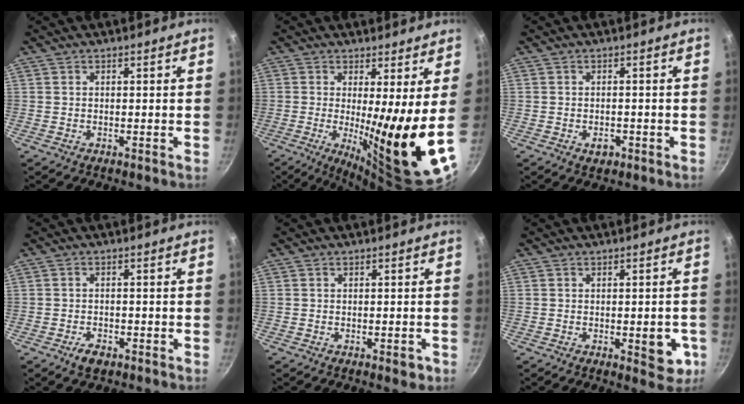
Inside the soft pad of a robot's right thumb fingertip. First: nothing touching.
{"total": 15.1, "force": [0.6, 1.7, 15.0], "torque": [-0.217, -0.042, 0.017]}
{"total": 2.6, "force": [-1.1, 1.6, 1.7], "torque": [-0.021, 0.008, -0.012]}
{"total": 3.1, "force": [-1.8, 1.7, 1.8], "torque": [-0.031, 0.013, -0.030]}
{"total": 2.1, "force": [-0.9, 1.0, 1.6], "torque": [-0.011, 0.008, -0.008]}
{"total": 6.4, "force": [-1.6, 3.0, 5.5], "torque": [-0.046, 0.003, -0.018]}